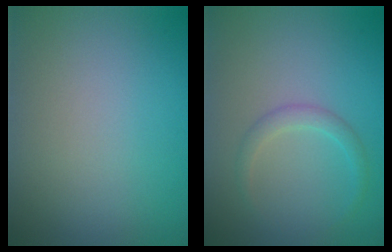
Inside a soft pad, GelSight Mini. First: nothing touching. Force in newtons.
{"total": 1.5, "press": 1.5, "slide": 0.0}